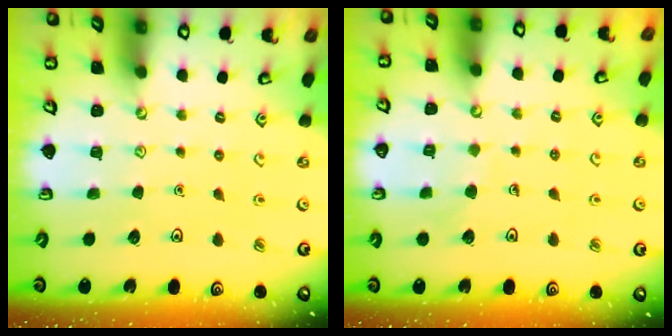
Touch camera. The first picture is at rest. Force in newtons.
{"total": 4.0, "press": 4.0, "slide": 0.3}